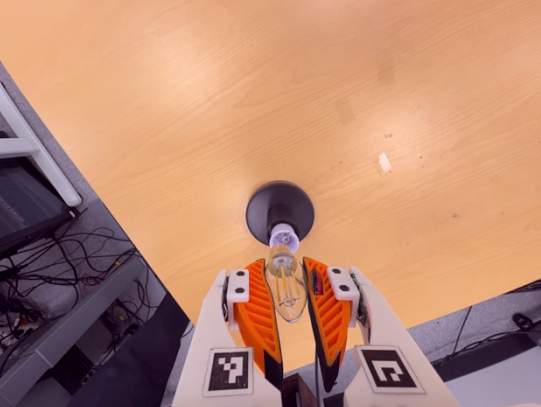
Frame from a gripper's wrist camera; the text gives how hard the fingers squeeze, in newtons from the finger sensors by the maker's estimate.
{"total": 21.4, "left": 25.7, "right": 17.2}